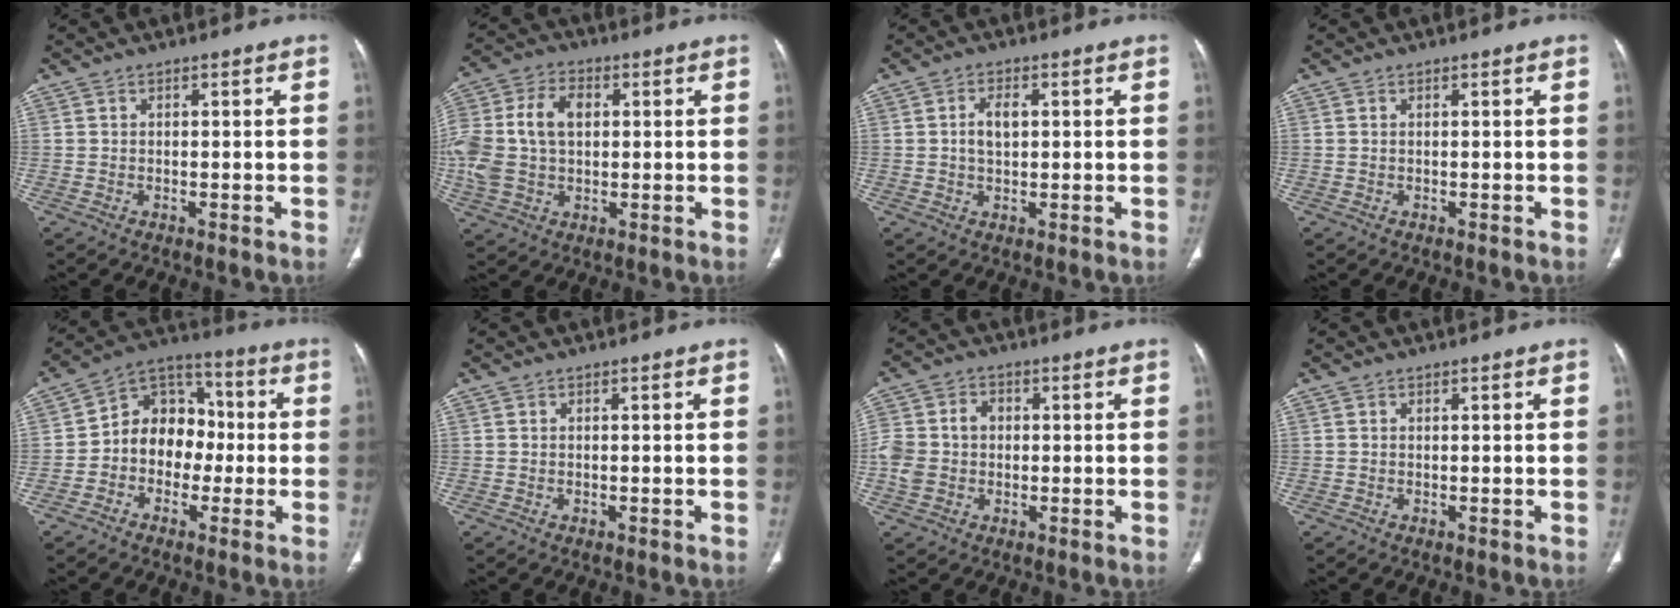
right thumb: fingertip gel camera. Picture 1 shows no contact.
{"total": 16.1, "force": [1.3, 11.1, 11.6], "torque": [-0.263, 0.019, 0.024]}
{"total": 4.0, "force": [0.6, 2.3, 3.2], "torque": [-0.058, 0.003, 0.010]}
{"total": 0.0}
{"total": 11.8, "force": [-1.4, 9.6, 6.7], "torque": [-0.061, 0.043, -0.040]}
{"total": 0.0}
{"total": 7.8, "force": [-0.3, 6.4, 4.4], "torque": [-0.086, 0.019, -0.009]}
{"total": 0.0}